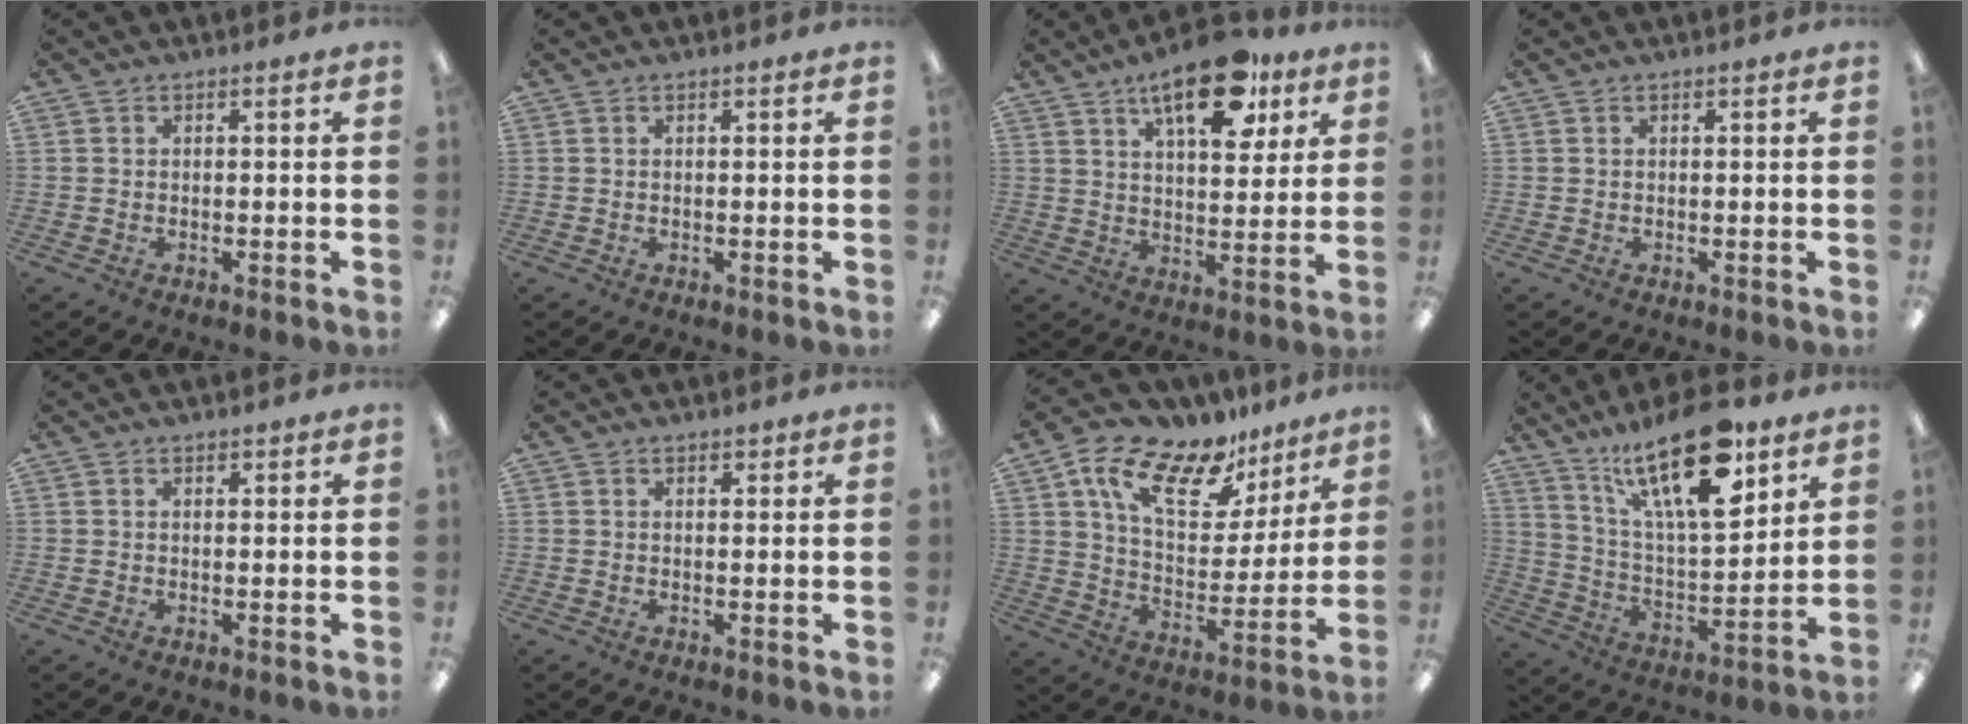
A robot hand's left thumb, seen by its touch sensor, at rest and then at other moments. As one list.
[{"total": 0.0}, {"total": 16.8, "force": [10.1, 7.2, 11.3], "torque": [-0.157, -0.042, 0.163]}, {"total": 0.0}, {"total": 0.9, "force": [0.8, 0.4, 0.3], "torque": [0.001, -0.003, 0.012]}, {"total": 1.1, "force": [0.9, 0.6, 0.4], "torque": [0.000, -0.003, 0.015]}, {"total": 19.1, "force": [12.3, 9.5, 11.2], "torque": [-0.196, -0.064, 0.215]}, {"total": 23.8, "force": [15.3, 8.6, 16.1], "torque": [-0.274, -0.088, 0.255]}]